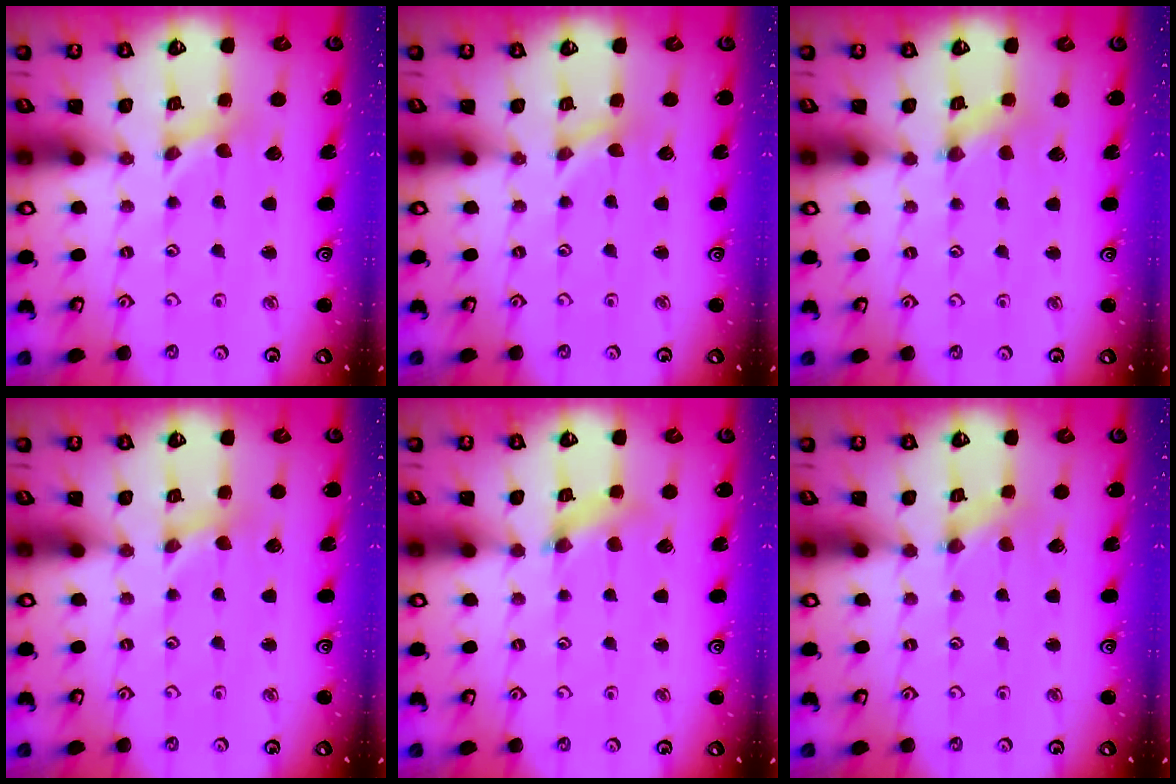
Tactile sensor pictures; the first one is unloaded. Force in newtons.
{"total": 0.0}
{"total": 1.6, "press": 1.5, "slide": 0.2}
{"total": 0.8, "press": 0.8, "slide": 0.2}
{"total": 2.7, "press": 2.6, "slide": 0.4}
{"total": 0.0}